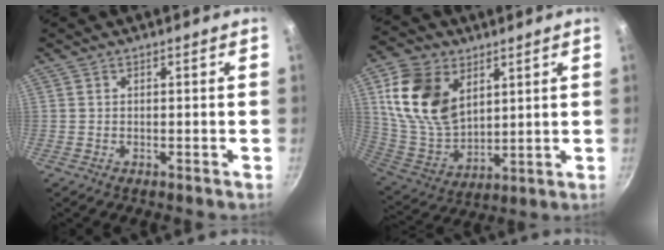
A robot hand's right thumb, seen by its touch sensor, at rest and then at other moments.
{"total": 17.0, "force": [6.3, 11.4, 10.9], "torque": [-0.186, -0.026, 0.136]}